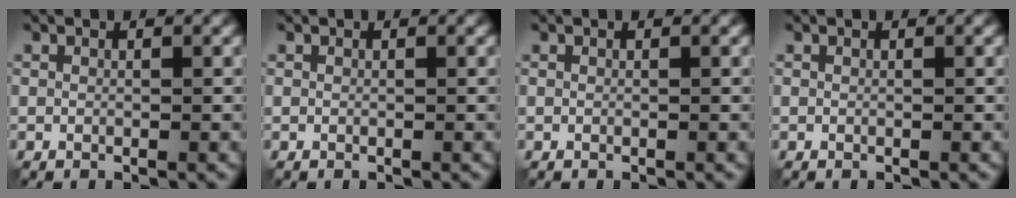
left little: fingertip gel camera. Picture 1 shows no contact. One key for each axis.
{"total": 0.0}
{"total": 0.0}
{"total": 0.0}